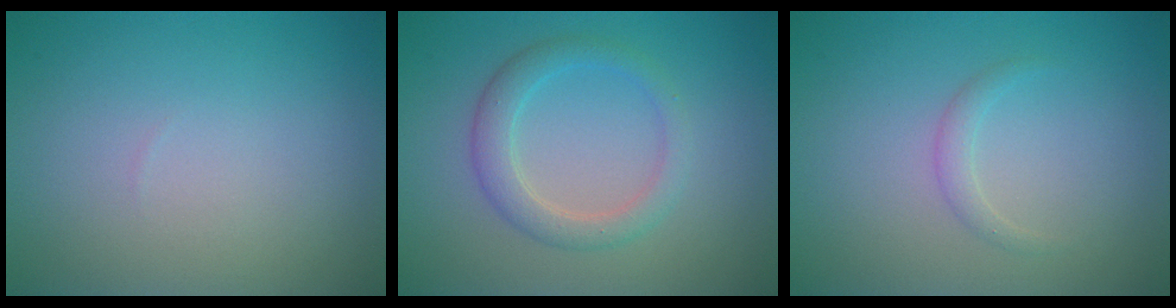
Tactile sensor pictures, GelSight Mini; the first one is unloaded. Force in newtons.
{"total": 2.9, "press": 2.9, "slide": 0.1}
{"total": 1.1, "press": 1.1, "slide": 0.1}